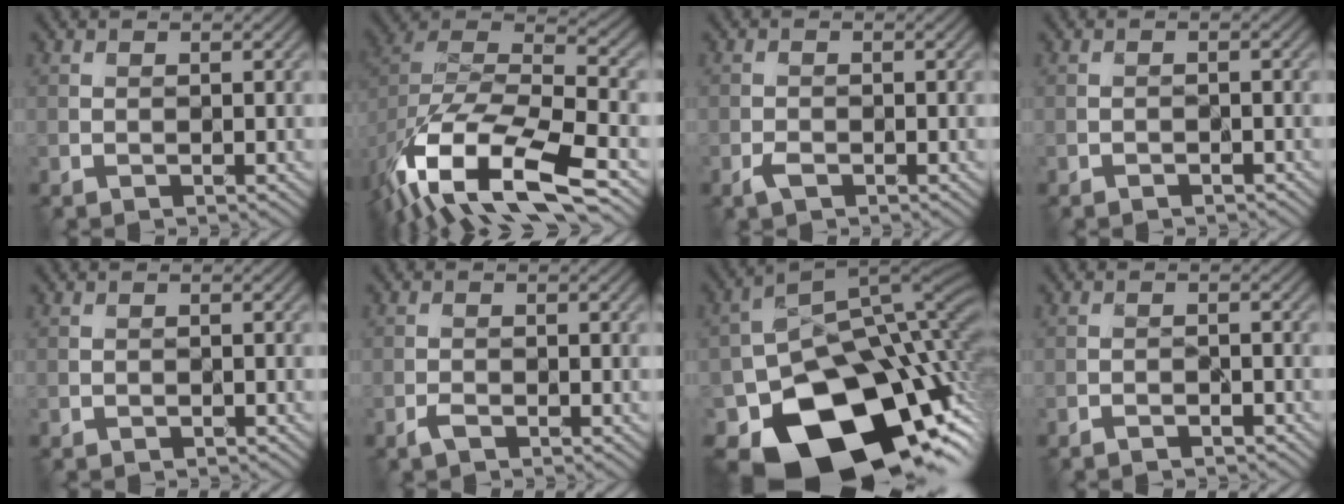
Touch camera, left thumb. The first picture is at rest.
{"total": 15.5, "force": [-8.0, 7.2, 11.2], "torque": [-0.245, -0.035, -0.113]}
{"total": 1.3, "force": [-0.8, 0.6, 0.8], "torque": [-0.016, -0.001, -0.019]}
{"total": 0.8, "force": [-0.7, 0.2, 0.2], "torque": [0.001, 0.001, -0.014]}
{"total": 0.0}
{"total": 1.0, "force": [-0.7, 0.4, 0.6], "torque": [-0.014, 0.000, -0.019]}
{"total": 18.3, "force": [-8.2, 11.9, 11.3], "torque": [-0.172, -0.043, -0.115]}
{"total": 1.6, "force": [-1.4, 0.4, 0.6], "torque": [-0.006, 0.003, -0.026]}